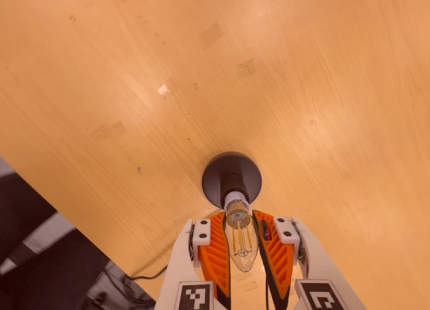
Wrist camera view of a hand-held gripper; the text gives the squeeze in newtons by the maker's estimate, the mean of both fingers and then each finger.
{"total": 24.7, "left": 24.4, "right": 25.0}